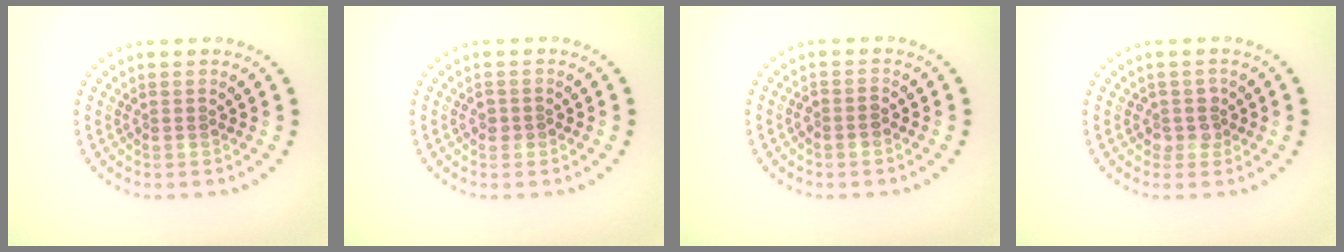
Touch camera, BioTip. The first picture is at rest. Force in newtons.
{"total": 0.9, "press": 0.9, "slide": 0.3}
{"total": 1.1, "press": 1.0, "slide": 0.5}
{"total": 1.7, "press": 1.5, "slide": 0.8}